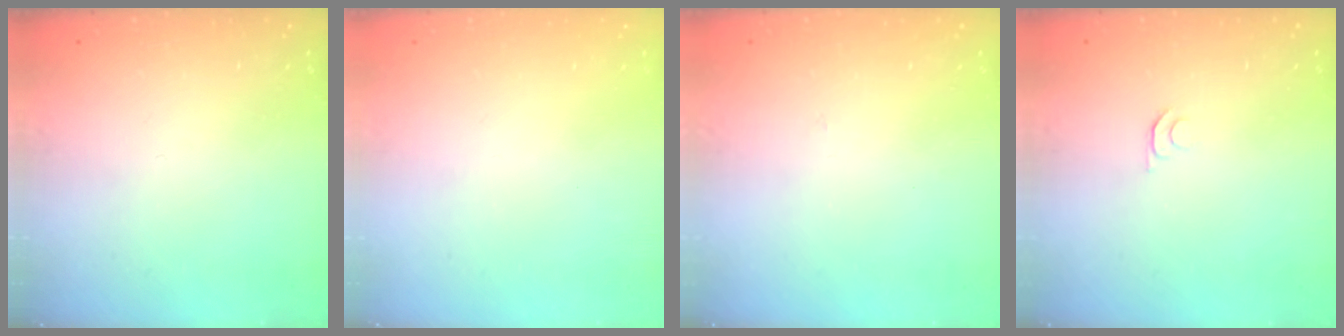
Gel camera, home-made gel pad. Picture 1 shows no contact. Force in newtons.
{"total": 1.5, "press": 1.5, "slide": 0.1}
{"total": 2.8, "press": 2.8, "slide": 0.4}
{"total": 4.3, "press": 4.3, "slide": 0.7}